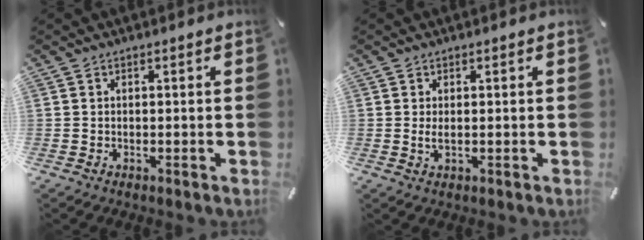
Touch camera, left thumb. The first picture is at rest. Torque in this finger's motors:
{"motor_torque": [0.45, 0.34, 0.11, 0.02, 0.13]}